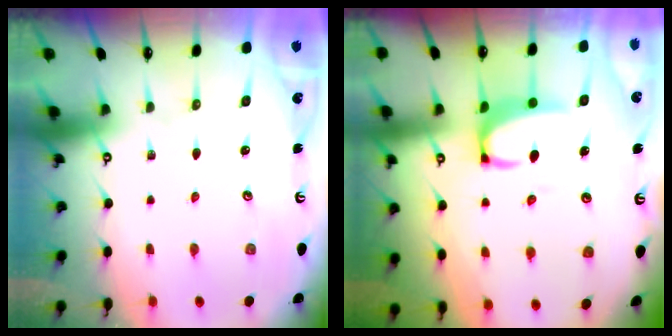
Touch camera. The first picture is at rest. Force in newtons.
{"total": 3.5, "press": 3.4, "slide": 0.7}